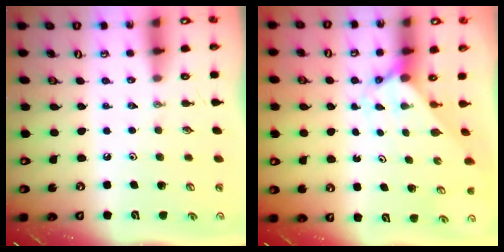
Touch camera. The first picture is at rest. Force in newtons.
{"total": 2.0, "press": 2.0, "slide": 0.2}